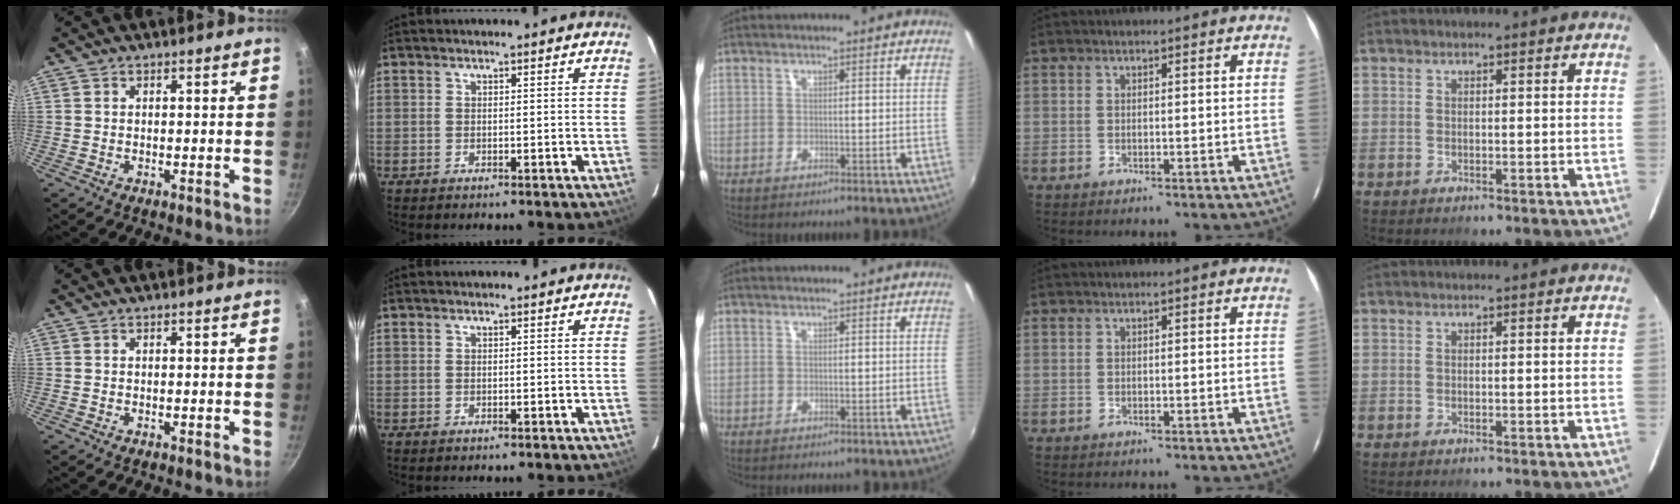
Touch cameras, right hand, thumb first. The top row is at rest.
{}